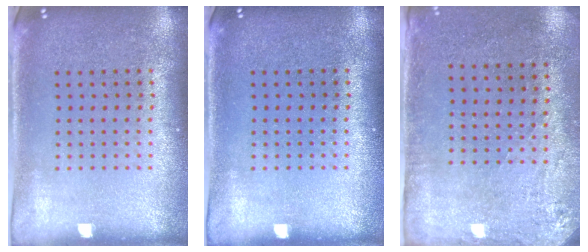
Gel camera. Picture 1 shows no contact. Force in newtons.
{"total": 0.0}
{"total": 2.8, "press": 2.3, "slide": 1.6}